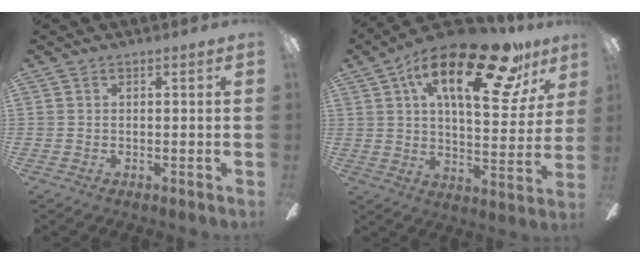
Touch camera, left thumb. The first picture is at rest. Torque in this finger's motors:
{"motor_torque": [0.55, 0.77, 1.68, -1.09, 0.57]}